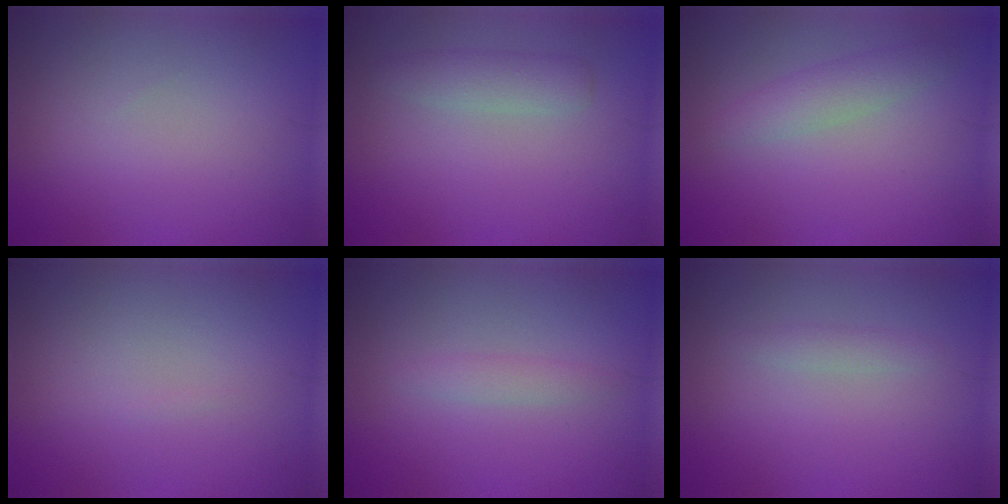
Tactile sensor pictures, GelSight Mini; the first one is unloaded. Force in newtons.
{"total": 2.0, "press": 2.0, "slide": 0.2}
{"total": 1.3, "press": 1.3, "slide": 0.3}
{"total": 0.0}
{"total": 1.2, "press": 1.2, "slide": 0.0}
{"total": 0.9, "press": 0.9, "slide": 0.1}